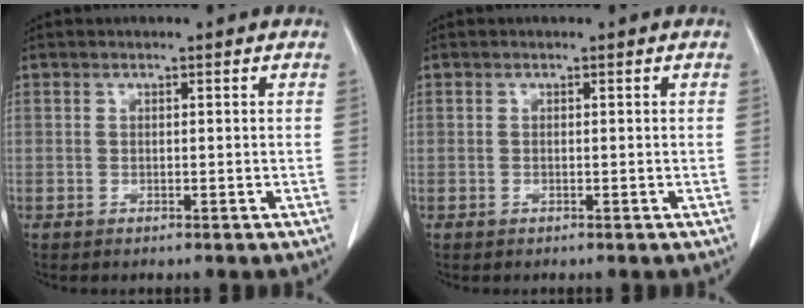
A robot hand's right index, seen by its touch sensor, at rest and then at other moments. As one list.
[{"total": 0.0}]